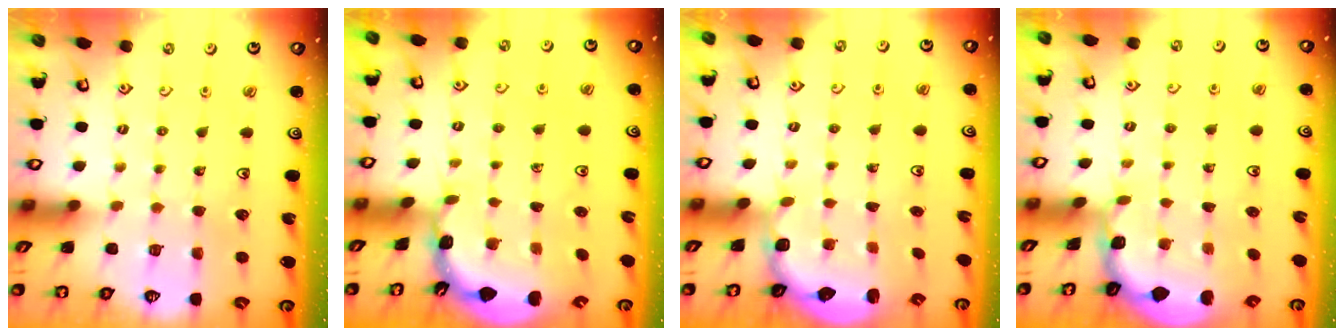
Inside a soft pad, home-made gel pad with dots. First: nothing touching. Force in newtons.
{"total": 1.8, "press": 1.8, "slide": 0.1}
{"total": 2.9, "press": 2.4, "slide": 1.6}
{"total": 1.6, "press": 1.5, "slide": 0.3}